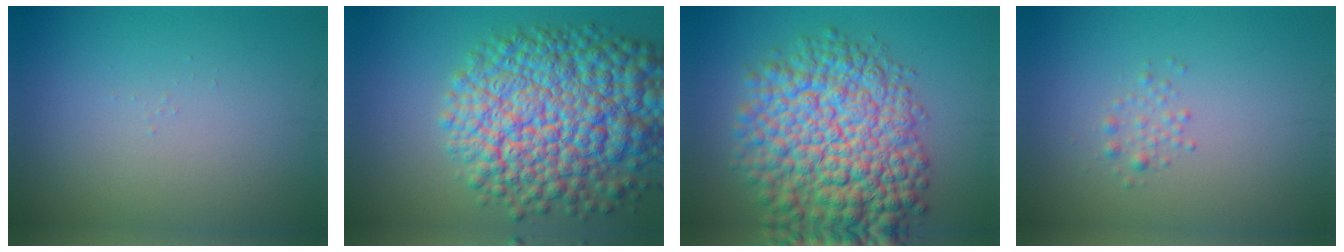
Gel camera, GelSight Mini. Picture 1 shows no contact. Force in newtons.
{"total": 14.7, "press": 14.7, "slide": 0.5}
{"total": 12.7, "press": 12.7, "slide": 0.4}
{"total": 1.2, "press": 1.2, "slide": 0.0}